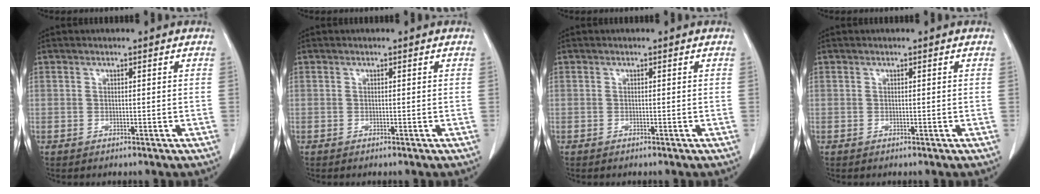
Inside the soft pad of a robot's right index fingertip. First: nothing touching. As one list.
[{"total": 0.0}, {"total": 0.0}, {"total": 0.0}]